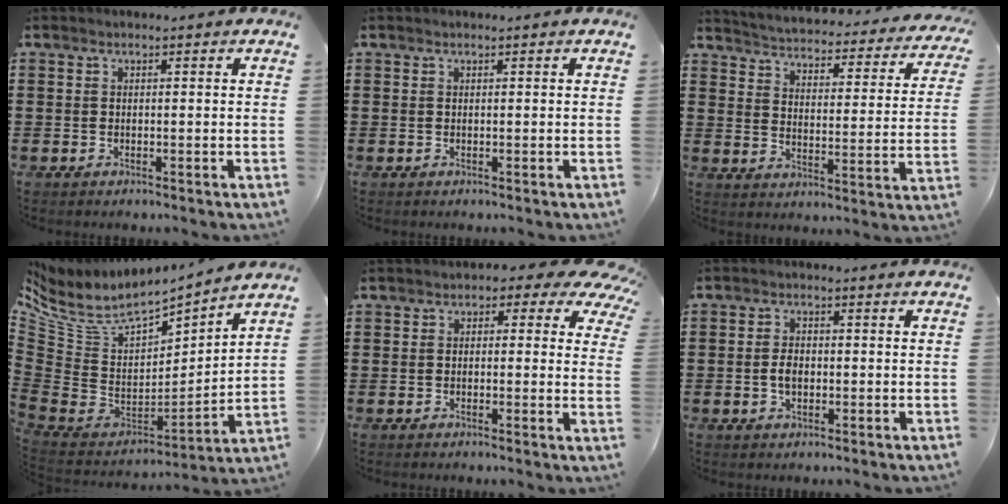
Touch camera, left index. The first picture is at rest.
{"total": 0.0}
{"total": 2.9, "force": [2.8, -0.2, 0.4], "torque": [-0.028, -0.033, 0.037]}
{"total": 6.4, "force": [4.4, 2.8, 3.7], "torque": [-0.094, -0.038, 0.074]}
{"total": 2.9, "force": [1.0, 1.9, 2.0], "torque": [-0.031, -0.001, 0.010]}
{"total": 2.5, "force": [-0.3, 1.6, 2.0], "torque": [-0.046, 0.002, -0.009]}